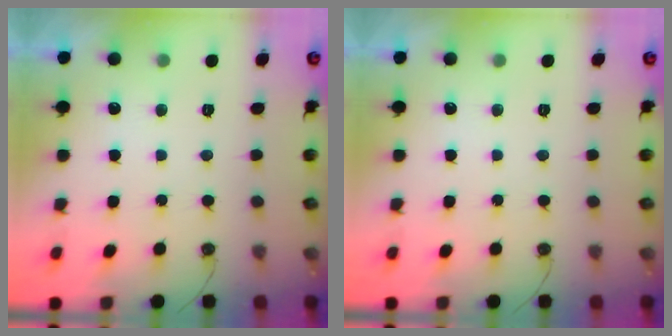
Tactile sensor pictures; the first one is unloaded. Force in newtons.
{"total": 0.0}